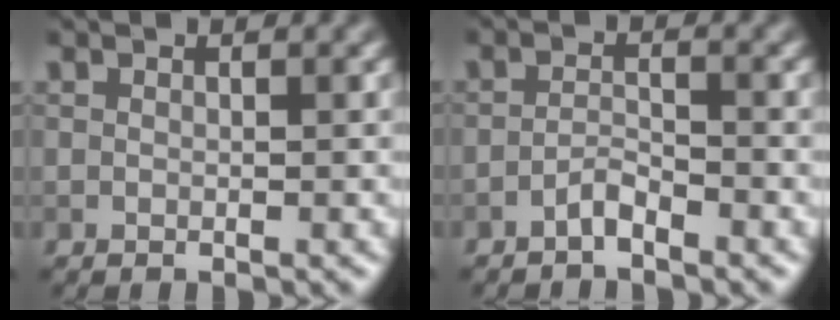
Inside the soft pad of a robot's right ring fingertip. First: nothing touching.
{"total": 1.6, "force": [-1.3, 0.3, 0.8], "torque": [-0.017, 0.007, -0.028]}